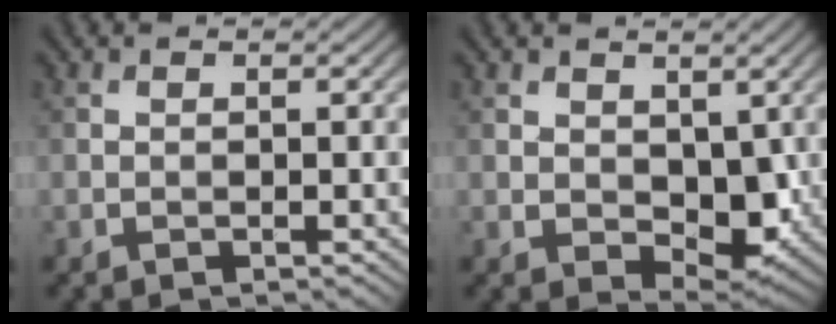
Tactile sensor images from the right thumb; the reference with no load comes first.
{"total": 5.6, "force": [0.9, 3.7, 4.1], "torque": [-0.080, -0.016, 0.020]}